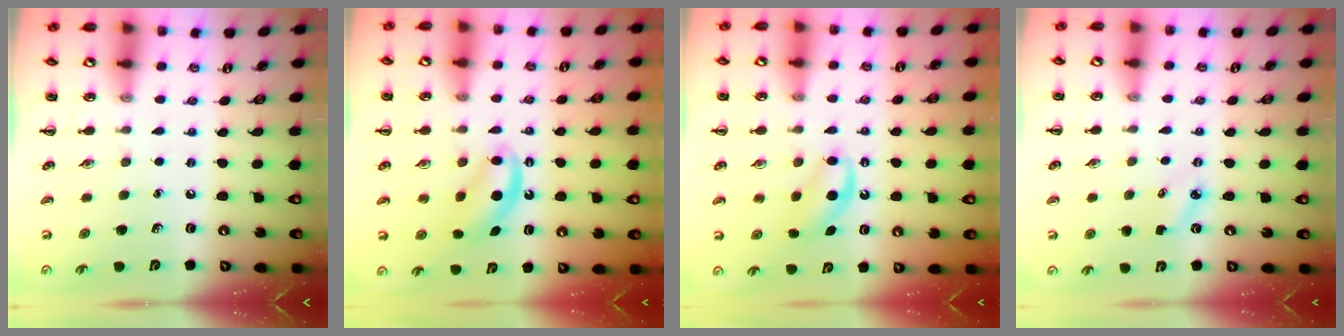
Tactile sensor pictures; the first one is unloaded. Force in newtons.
{"total": 5.4, "press": 5.4, "slide": 0.9}
{"total": 5.1, "press": 5.0, "slide": 1.1}
{"total": 3.2, "press": 3.1, "slide": 1.0}